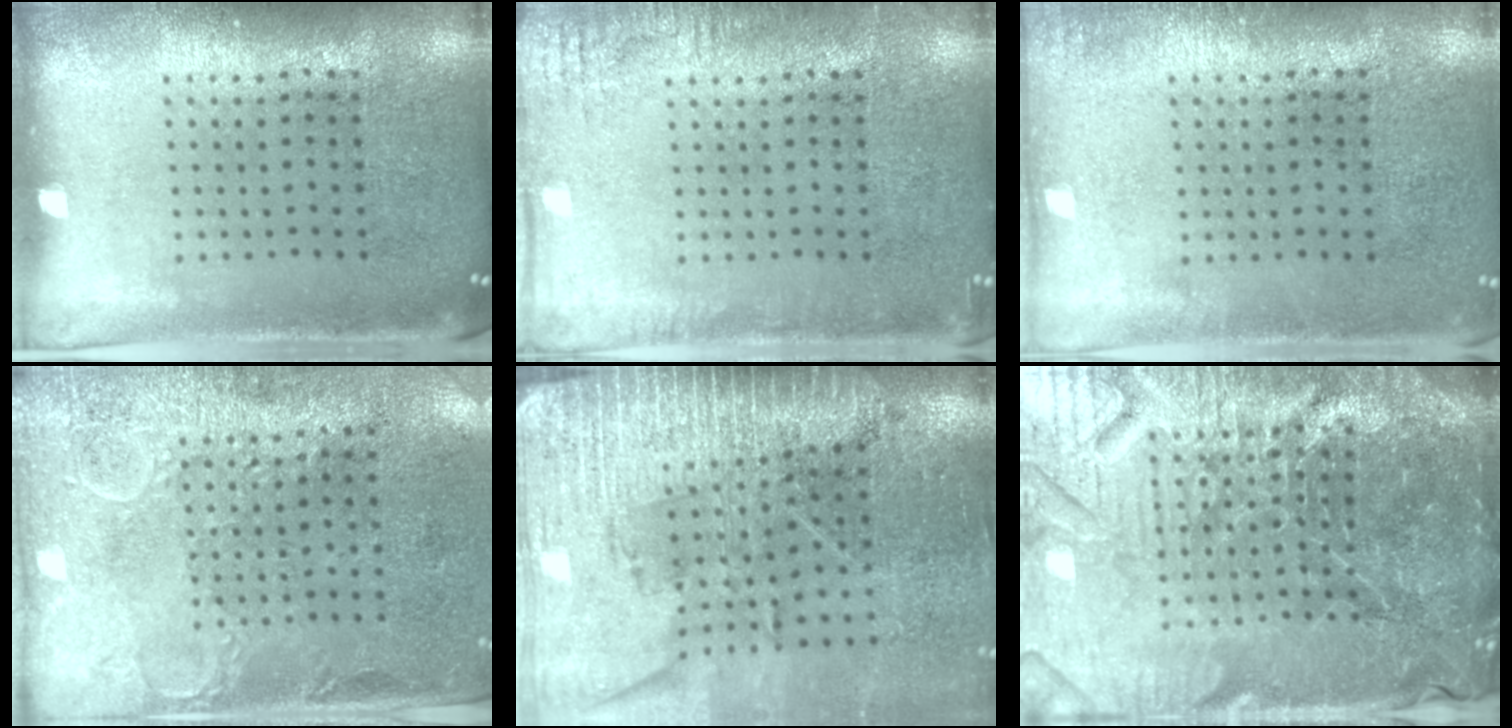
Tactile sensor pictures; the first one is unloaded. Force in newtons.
{"total": 2.0, "press": 2.0, "slide": 0.2}
{"total": 0.7, "press": 0.7, "slide": 0.1}
{"total": 2.9, "press": 2.4, "slide": 1.7}
{"total": 3.3, "press": 3.1, "slide": 1.0}
{"total": 6.3, "press": 5.7, "slide": 2.8}